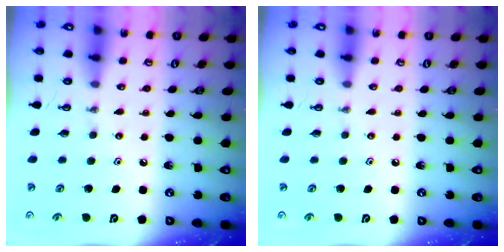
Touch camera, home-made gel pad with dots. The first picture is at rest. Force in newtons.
{"total": 0.0}